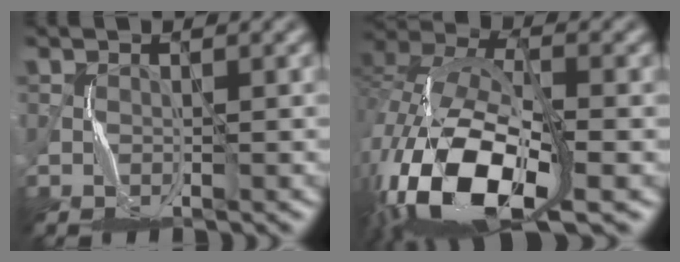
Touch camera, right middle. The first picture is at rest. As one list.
[{"total": 16.3, "force": [-6.0, 8.2, 12.7], "torque": [-0.281, -0.017, -0.108]}]